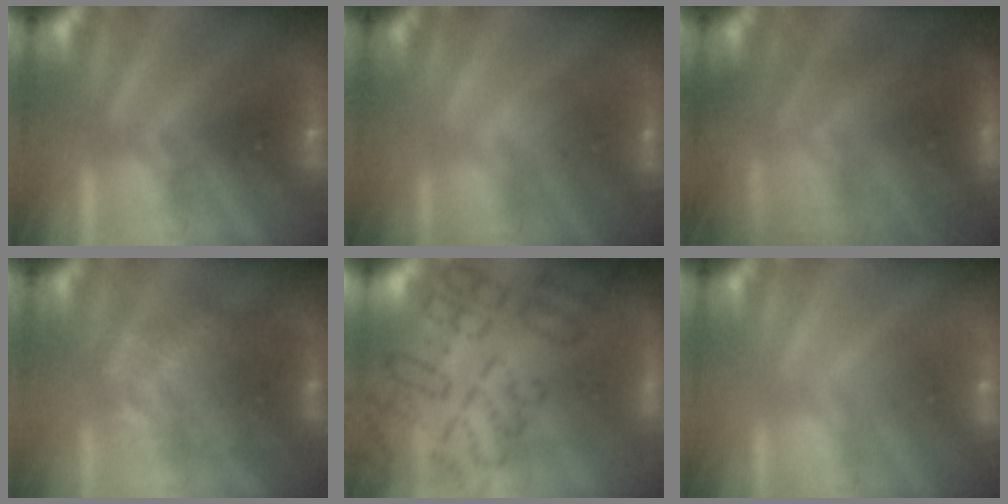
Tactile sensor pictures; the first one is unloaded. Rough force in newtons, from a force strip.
{"total": 2.7}
{"total": 8.7}
{"total": 2.2}
{"total": 11.8}
{"total": 2.8}